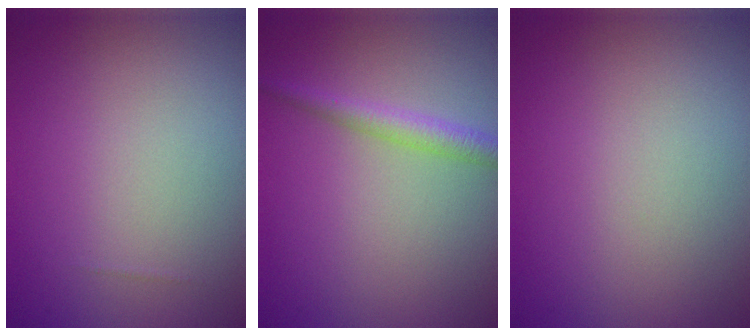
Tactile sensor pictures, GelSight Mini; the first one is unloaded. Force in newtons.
{"total": 2.3, "press": 2.3, "slide": 0.1}
{"total": 0.0}